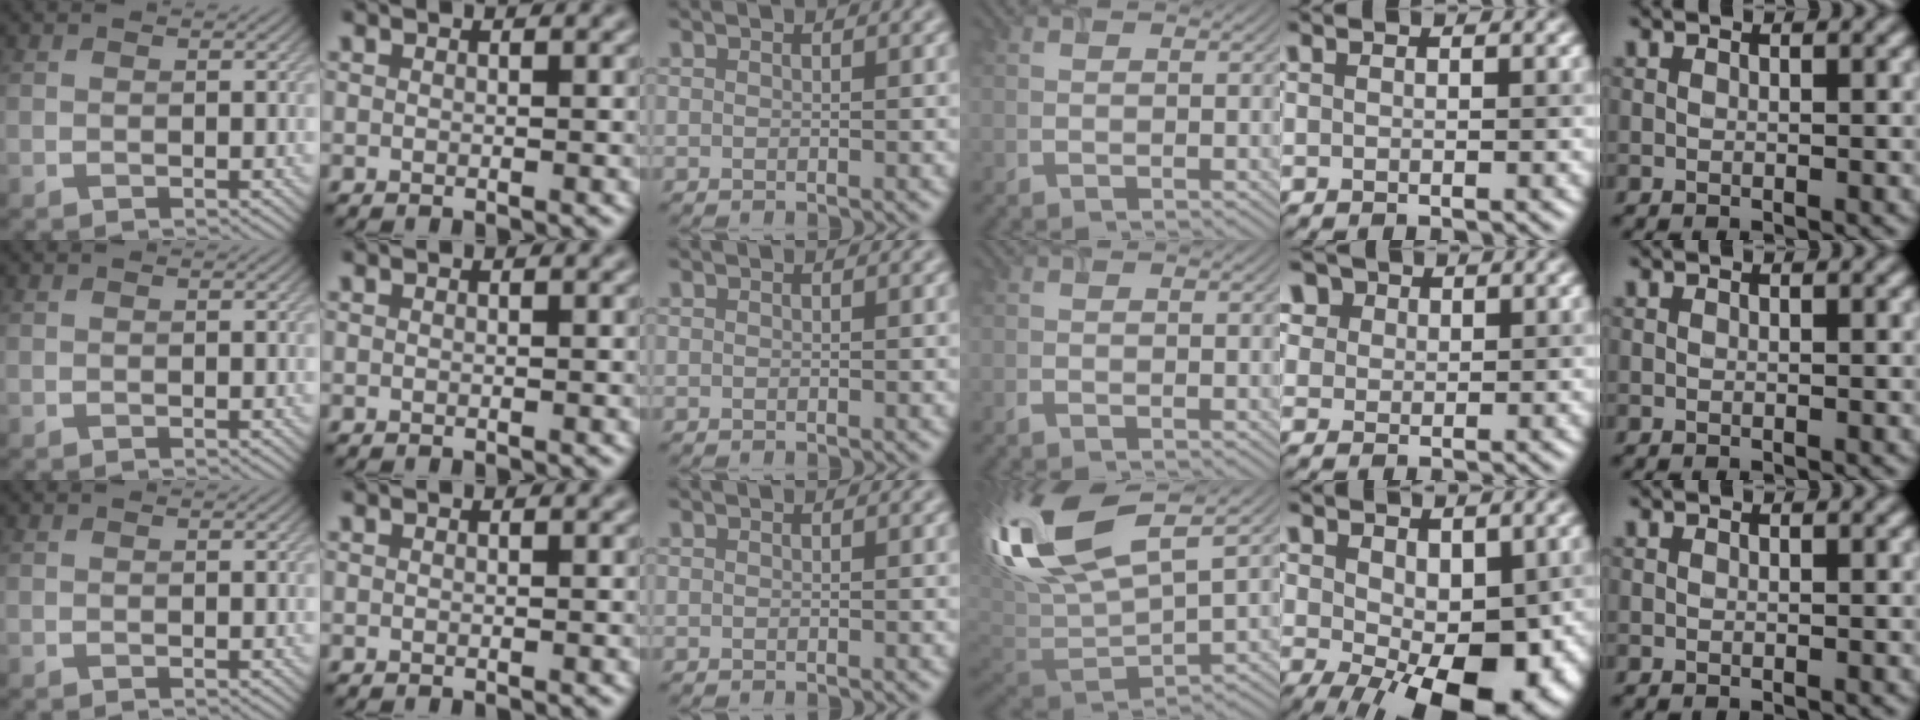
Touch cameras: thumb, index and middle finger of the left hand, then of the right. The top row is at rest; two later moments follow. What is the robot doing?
{"motion": "close", "object": "airpods case & airpods"}